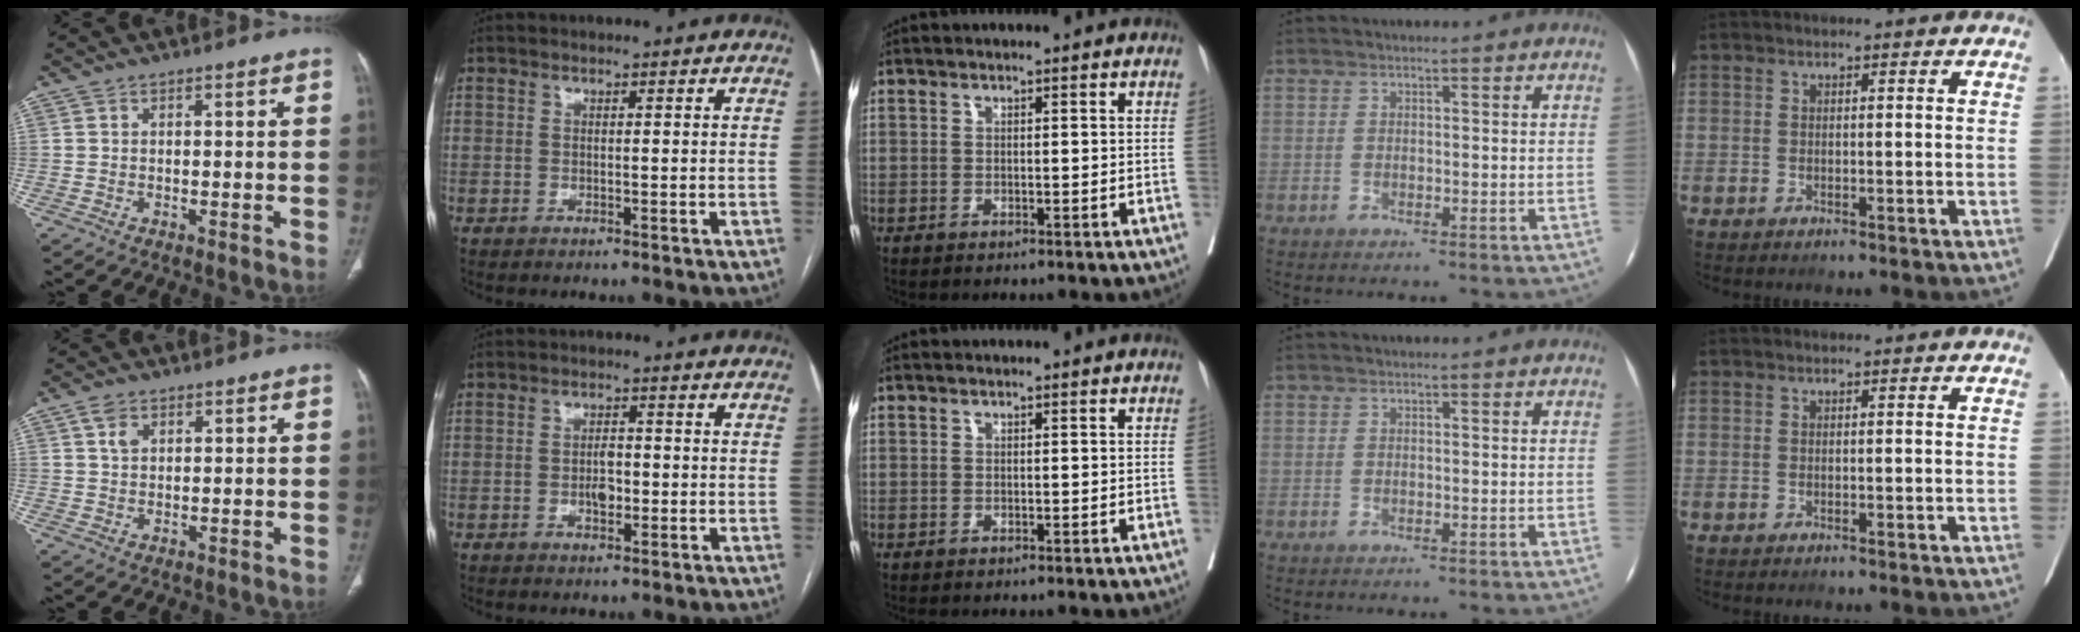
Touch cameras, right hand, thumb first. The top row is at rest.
{"thumb": {"total": 2.8, "force": [1.3, 1.9, 1.7], "torque": [-0.025, -0.001, 0.027]}, "index": {"total": 2.9, "force": [-0.6, 1.5, 2.4], "torque": [-0.040, 0.003, -0.008]}}